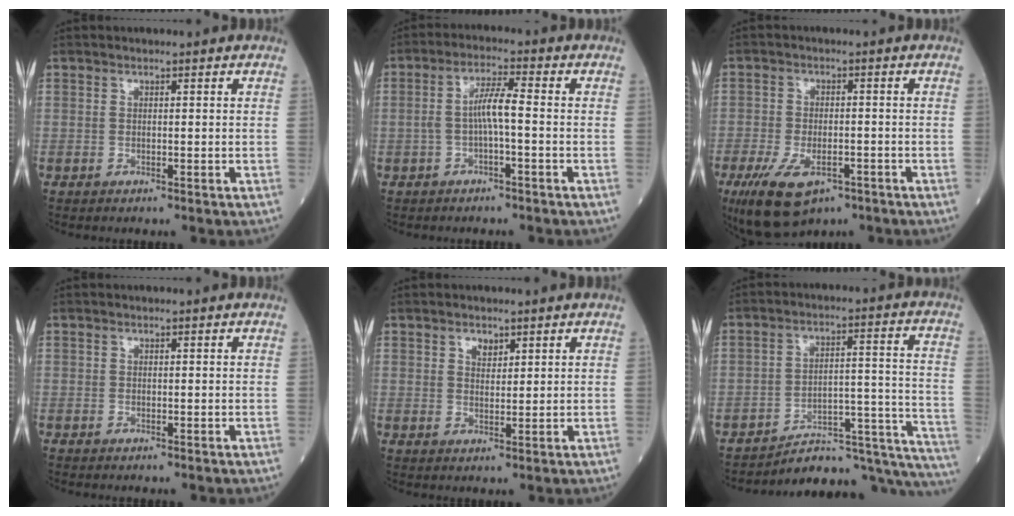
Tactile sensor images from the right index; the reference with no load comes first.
{"total": 4.8, "force": [-0.7, 0.5, 4.7], "torque": [-0.090, 0.015, -0.011]}
{"total": 10.1, "force": [-5.9, 4.7, 6.7], "torque": [-0.132, -0.013, -0.092]}
{"total": 0.0}
{"total": 2.0, "force": [1.3, 1.2, 1.1], "torque": [-0.018, 0.000, 0.024]}
{"total": 19.1, "force": [-18.4, 2.8, 4.3], "torque": [0.001, 0.058, -0.246]}